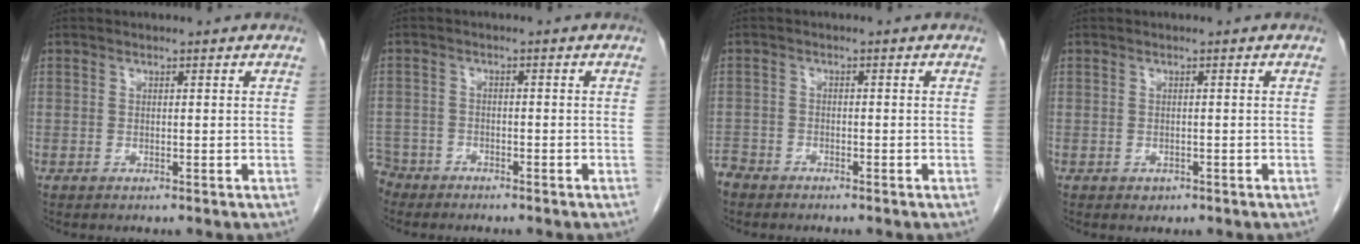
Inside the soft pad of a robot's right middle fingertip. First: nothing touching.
{"total": 4.6, "force": [-4.0, 2.2, -0.2], "torque": [0.000, -0.002, -0.080]}
{"total": 3.2, "force": [-2.9, 1.3, 0.2], "torque": [-0.009, -0.003, -0.059]}
{"total": 0.8, "force": [-0.4, 0.6, 0.2], "torque": [-0.005, 0.001, -0.003]}